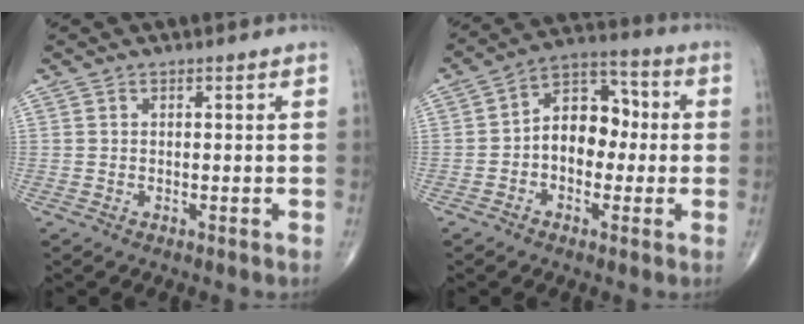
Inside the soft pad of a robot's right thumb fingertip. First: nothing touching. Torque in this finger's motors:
{"motor_torque": [-0.33, 0.70, 0.27, 0.07, 0.11]}